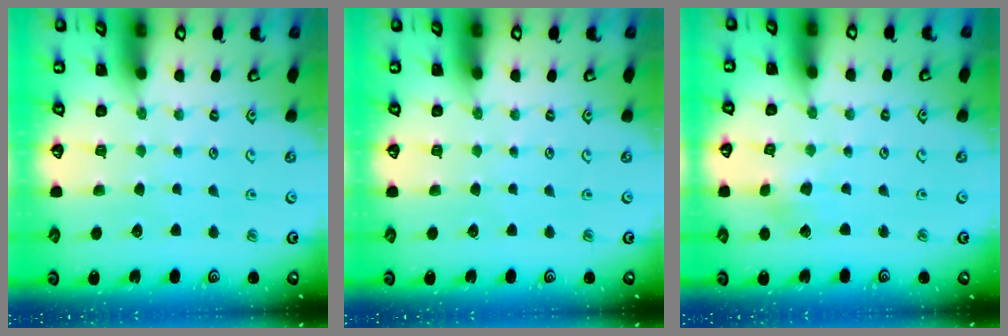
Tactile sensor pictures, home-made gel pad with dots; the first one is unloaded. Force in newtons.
{"total": 0.0}
{"total": 2.6, "press": 2.6, "slide": 0.5}